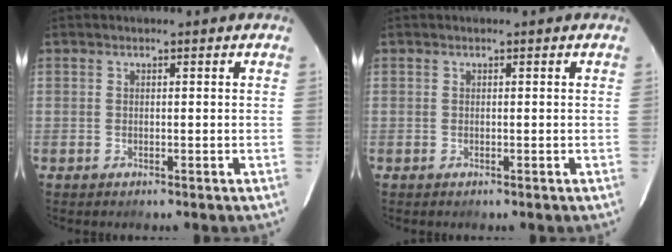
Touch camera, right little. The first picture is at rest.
{"total": 0.0}